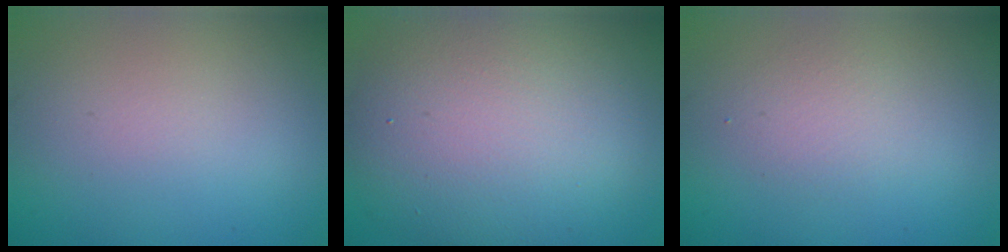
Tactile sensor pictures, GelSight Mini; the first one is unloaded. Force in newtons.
{"total": 11.5, "press": 11.5, "slide": 0.3}
{"total": 1.5, "press": 1.5, "slide": 0.1}